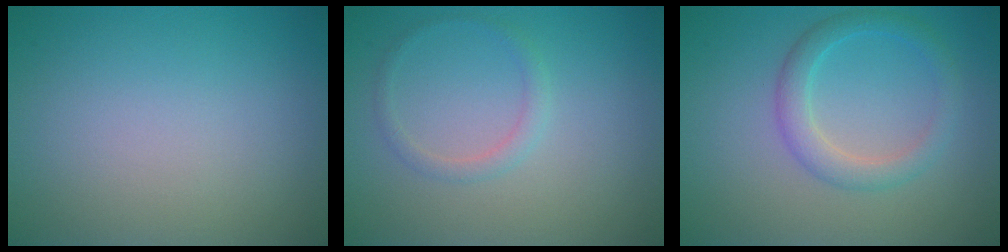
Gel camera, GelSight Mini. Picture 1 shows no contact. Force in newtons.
{"total": 1.3, "press": 1.3, "slide": 0.0}
{"total": 2.8, "press": 2.8, "slide": 0.1}